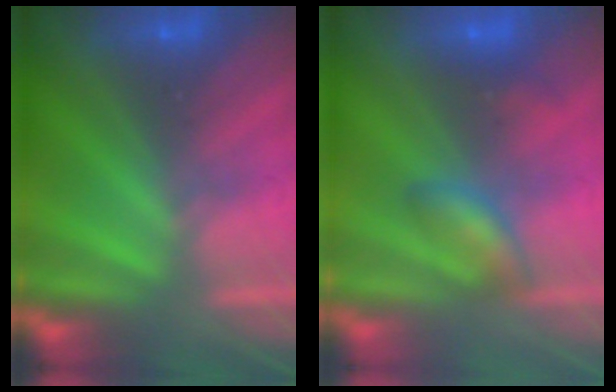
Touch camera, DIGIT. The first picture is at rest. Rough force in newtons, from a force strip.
{"total": 2.4}